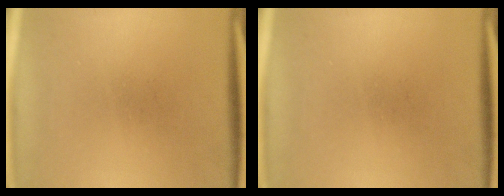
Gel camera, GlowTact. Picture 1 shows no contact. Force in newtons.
{"total": 0.0}